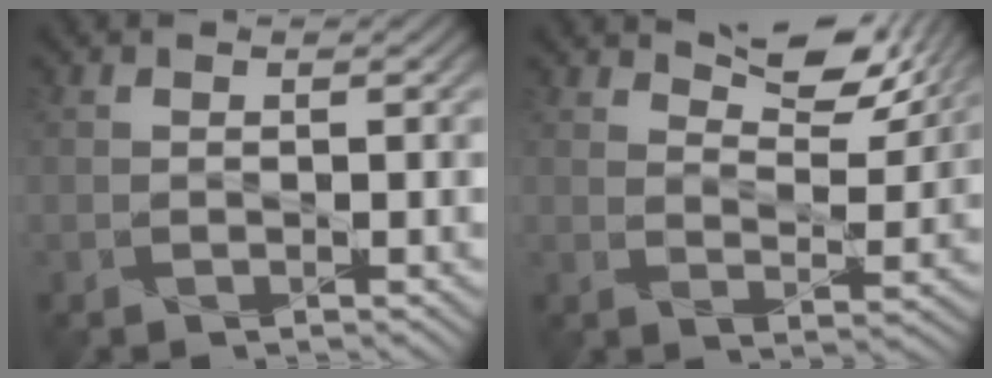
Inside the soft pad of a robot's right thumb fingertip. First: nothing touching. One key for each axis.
{"total": 9.0, "fx": 6.9, "fy": 3.0, "fz": 4.9, "tx": -0.083, "ty": -0.007, "tz": 0.118}